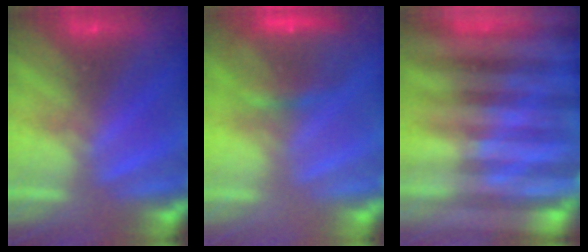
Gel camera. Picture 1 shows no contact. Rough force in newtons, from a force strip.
{"total": 6.9}
{"total": 8.5}